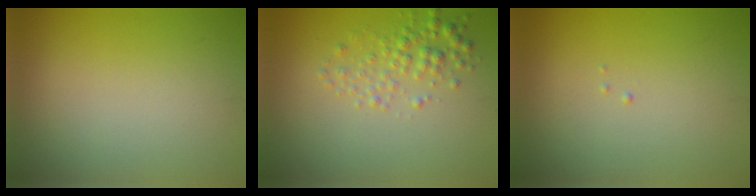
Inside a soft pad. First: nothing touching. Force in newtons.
{"total": 2.3, "press": 2.3, "slide": 0.1}
{"total": 0.0}